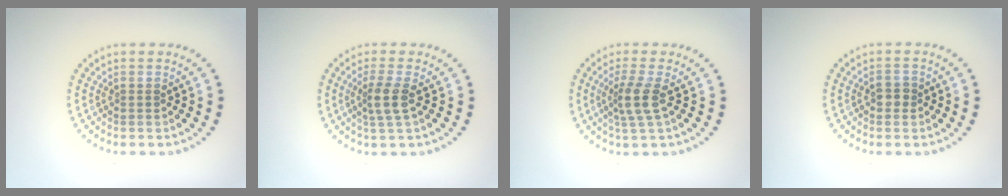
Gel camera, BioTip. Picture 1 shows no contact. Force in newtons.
{"total": 2.3, "press": 1.8, "slide": 1.4}
{"total": 2.7, "press": 2.1, "slide": 1.6}
{"total": 1.4, "press": 1.3, "slide": 0.3}